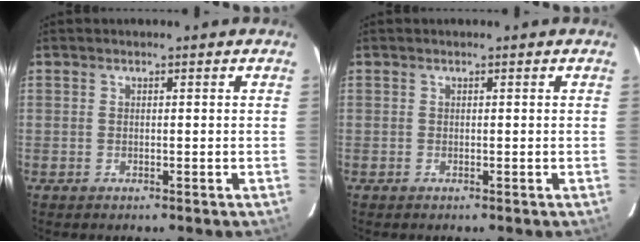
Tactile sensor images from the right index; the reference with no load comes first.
{"total": 0.0}